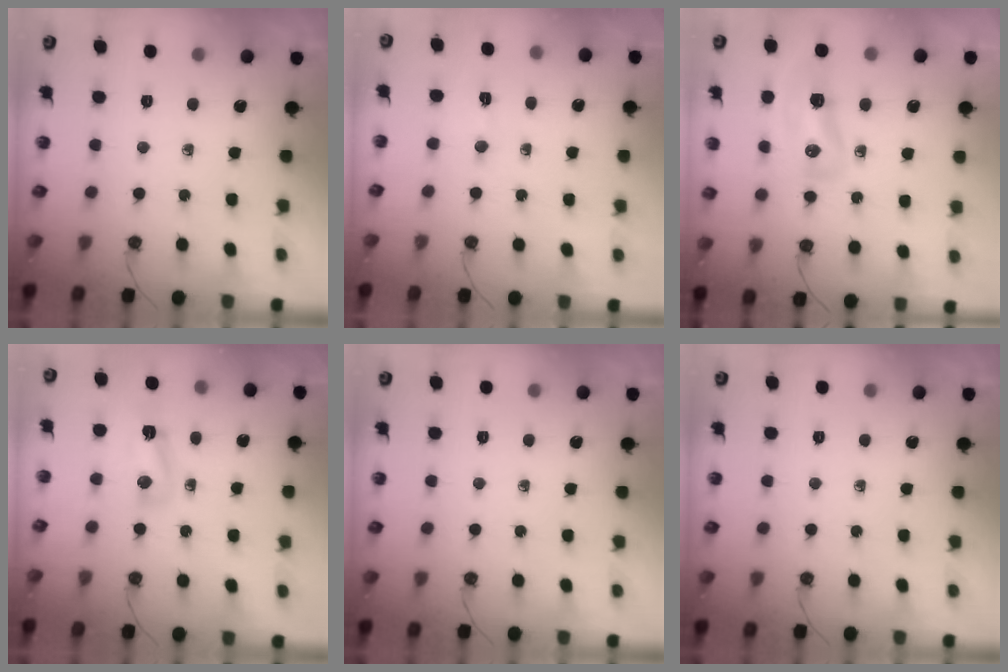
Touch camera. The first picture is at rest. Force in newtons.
{"total": 2.6, "press": 2.6, "slide": 0.6}
{"total": 9.9, "press": 9.8, "slide": 0.9}
{"total": 5.2, "press": 5.1, "slide": 0.7}
{"total": 0.0}
{"total": 0.0}